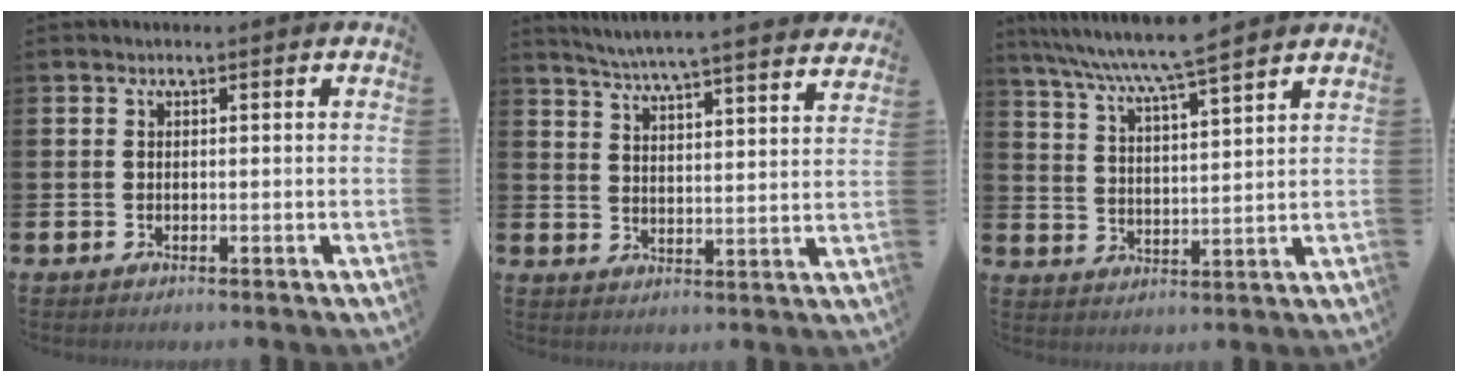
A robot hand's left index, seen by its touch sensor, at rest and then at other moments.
{"total": 6.0, "force": [5.8, -0.4, 1.5], "torque": [-0.054, -0.044, 0.101]}
{"total": 8.0, "force": [7.6, 0.0, 2.5], "torque": [-0.081, -0.043, 0.134]}